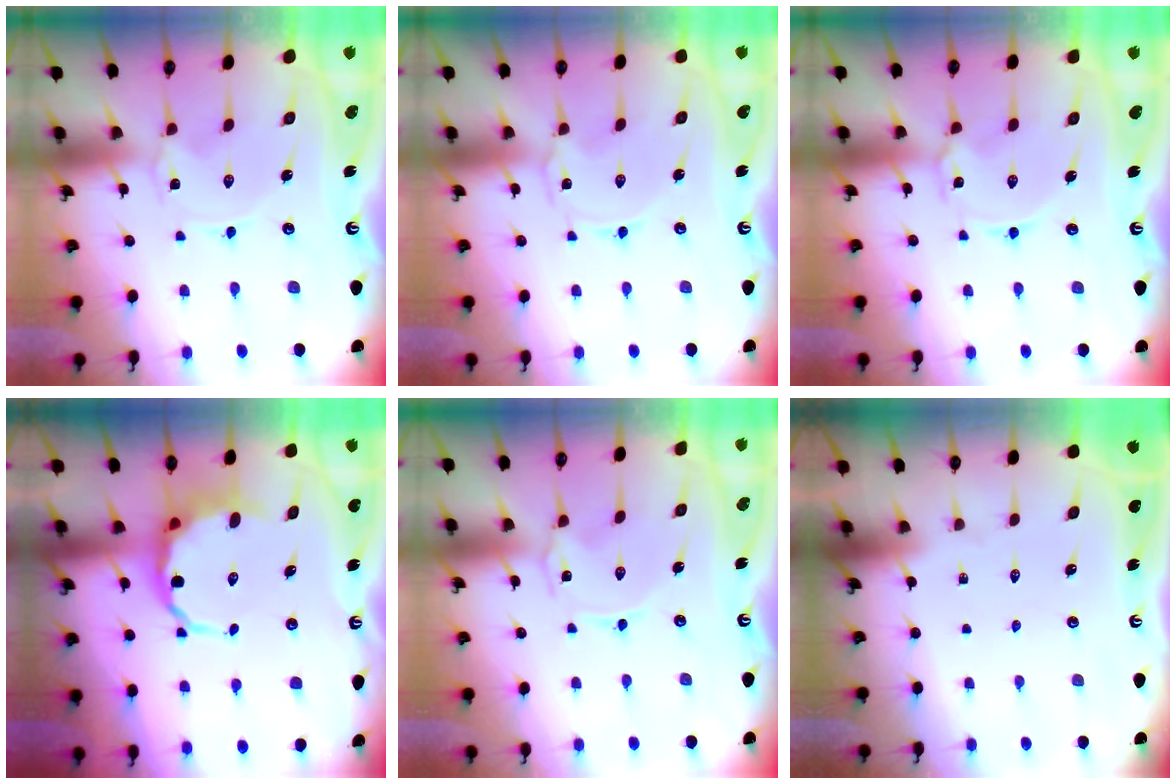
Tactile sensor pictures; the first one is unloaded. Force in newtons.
{"total": 0.0}
{"total": 2.6, "press": 2.5, "slide": 0.3}
{"total": 8.3, "press": 8.1, "slide": 2.0}
{"total": 0.9, "press": 0.8, "slide": 0.2}
{"total": 0.0}